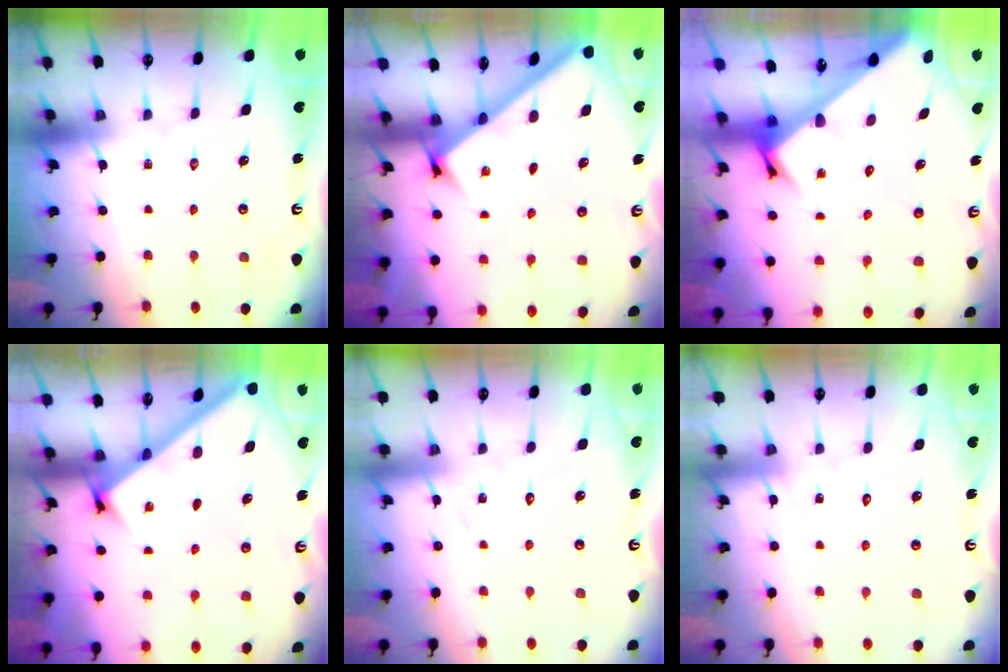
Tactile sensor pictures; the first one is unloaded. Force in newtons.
{"total": 2.7, "press": 2.7, "slide": 0.3}
{"total": 3.6, "press": 3.6, "slide": 0.2}
{"total": 2.9, "press": 2.9, "slide": 0.1}
{"total": 4.8, "press": 4.8, "slide": 0.3}
{"total": 5.3, "press": 5.3, "slide": 0.4}